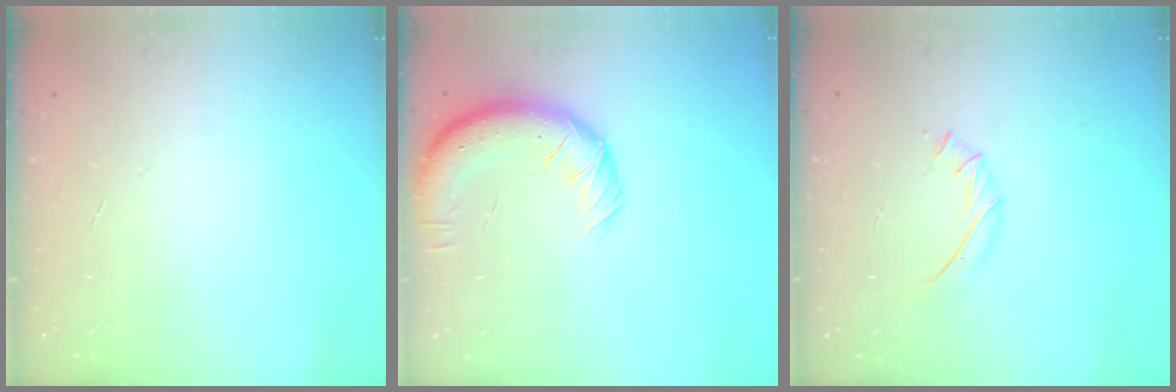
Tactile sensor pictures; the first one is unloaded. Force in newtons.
{"total": 13.5, "press": 13.1, "slide": 3.0}
{"total": 5.9, "press": 5.8, "slide": 1.5}